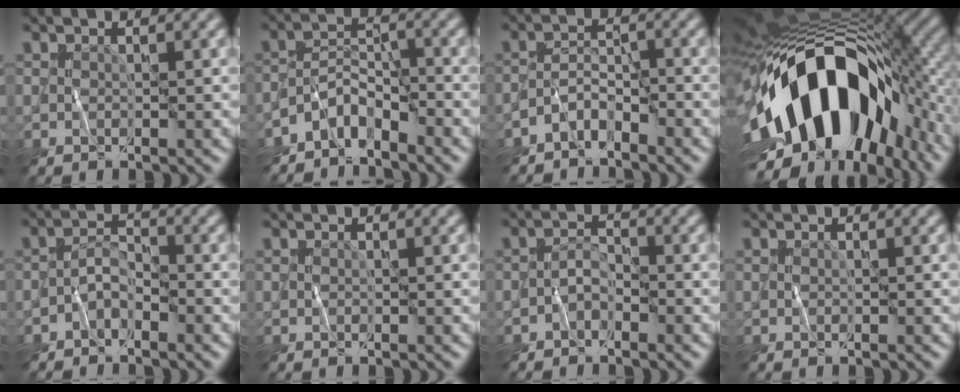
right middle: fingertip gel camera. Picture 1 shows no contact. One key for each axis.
{"total": 4.0, "fx": -3.2, "fy": 1.6, "fz": 1.7, "tx": -0.017, "ty": 0.004, "tz": -0.070}
{"total": 2.6, "fx": -2.2, "fy": 1.0, "fz": 1.0, "tx": -0.015, "ty": 0.008, "tz": -0.050}
{"total": 19.4, "fx": -3.4, "fy": 10.4, "fz": 16.1, "tx": -0.286, "ty": -0.005, "tz": -0.058}
{"total": 2.0, "fx": -1.4, "fy": 0.9, "fz": 1.0, "tx": -0.016, "ty": 0.011, "tz": -0.032}
{"total": 0.0}
{"total": 1.5, "fx": -1.1, "fy": 0.7, "fz": 0.8, "tx": -0.013, "ty": 0.009, "tz": -0.025}
{"total": 0.0}